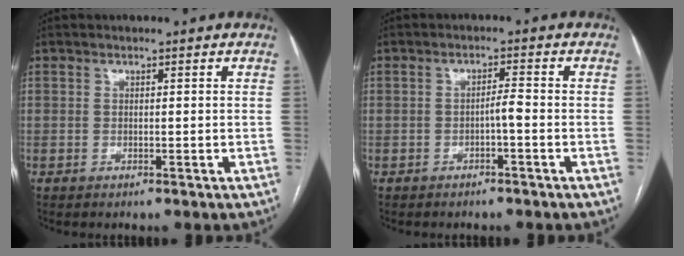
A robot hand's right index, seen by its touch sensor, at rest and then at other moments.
{"total": 1.8, "force": [-0.7, 0.0, 1.6], "torque": [-0.026, 0.003, -0.013]}